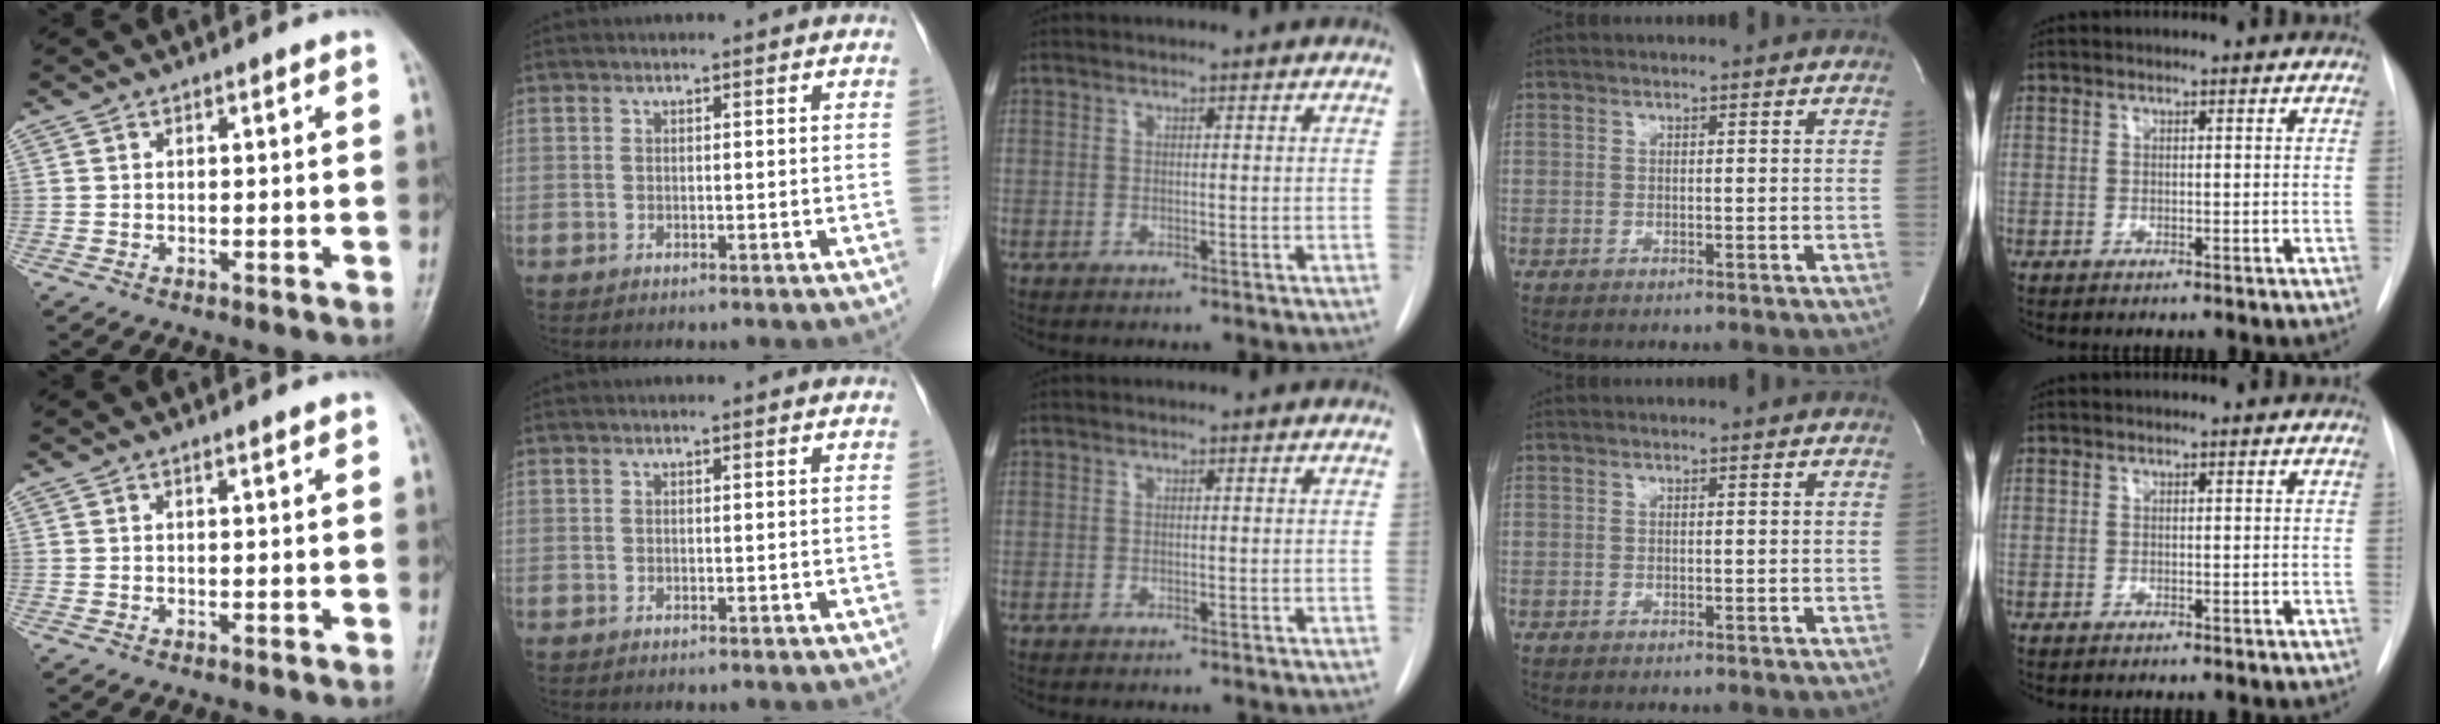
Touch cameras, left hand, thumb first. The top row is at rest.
{"thumb": {"total": 0.6, "force": [0.5, 0.0, 0.4], "torque": [-0.008, -0.002, 0.008]}, "index": {"total": 0.6, "force": [0.6, 0.1, 0.1], "torque": [-0.008, 0.006, 0.008]}}